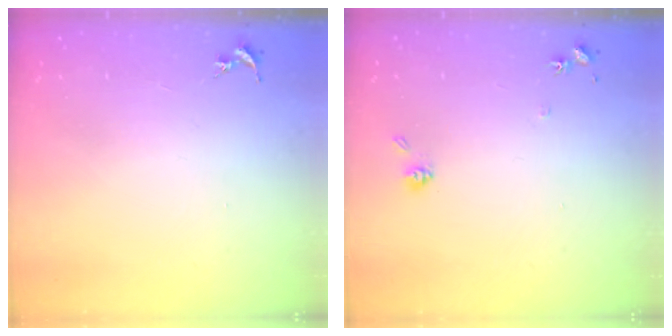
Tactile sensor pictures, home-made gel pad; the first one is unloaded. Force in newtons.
{"total": 5.8, "press": 5.7, "slide": 1.1}